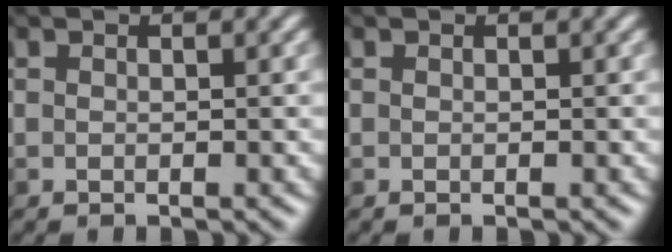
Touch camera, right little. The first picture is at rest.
{"total": 0.0}